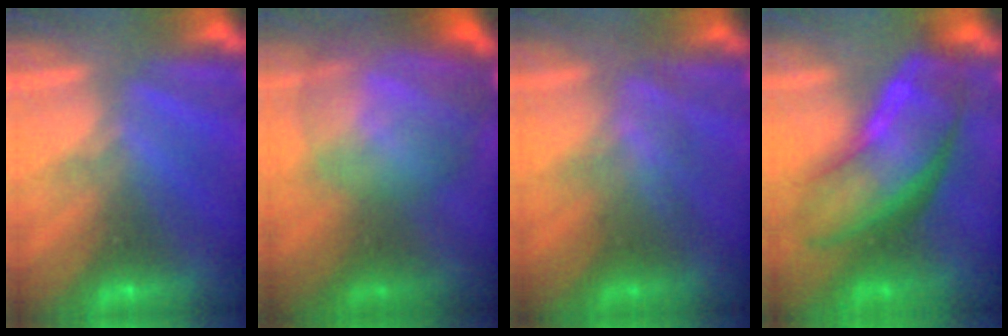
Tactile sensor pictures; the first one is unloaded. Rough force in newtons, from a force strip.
{"total": 6.6}
{"total": 3.2}
{"total": 7.2}